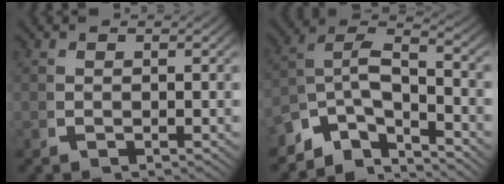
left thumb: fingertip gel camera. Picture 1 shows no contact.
{"total": 9.2, "force": [-2.5, 6.7, 5.8], "torque": [-0.127, -0.040, -0.039]}